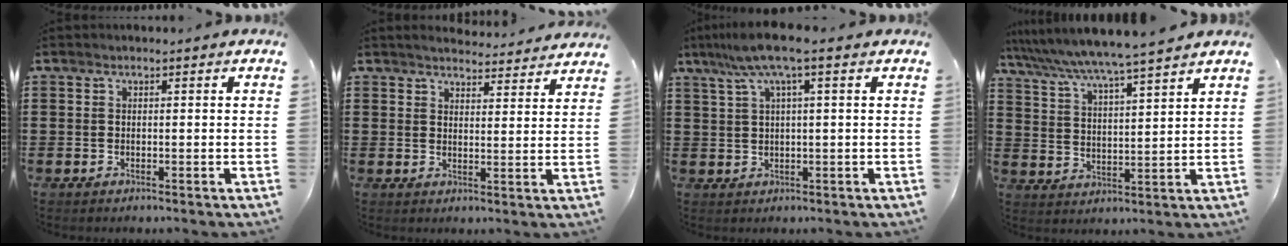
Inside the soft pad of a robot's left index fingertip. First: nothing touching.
{"total": 3.4, "force": [3.4, -0.1, 0.3], "torque": [-0.016, -0.021, 0.059]}
{"total": 6.3, "force": [2.6, 0.2, 5.7], "torque": [-0.122, -0.001, 0.042]}
{"total": 6.2, "force": [5.7, -0.8, 2.2], "torque": [-0.068, -0.038, 0.094]}